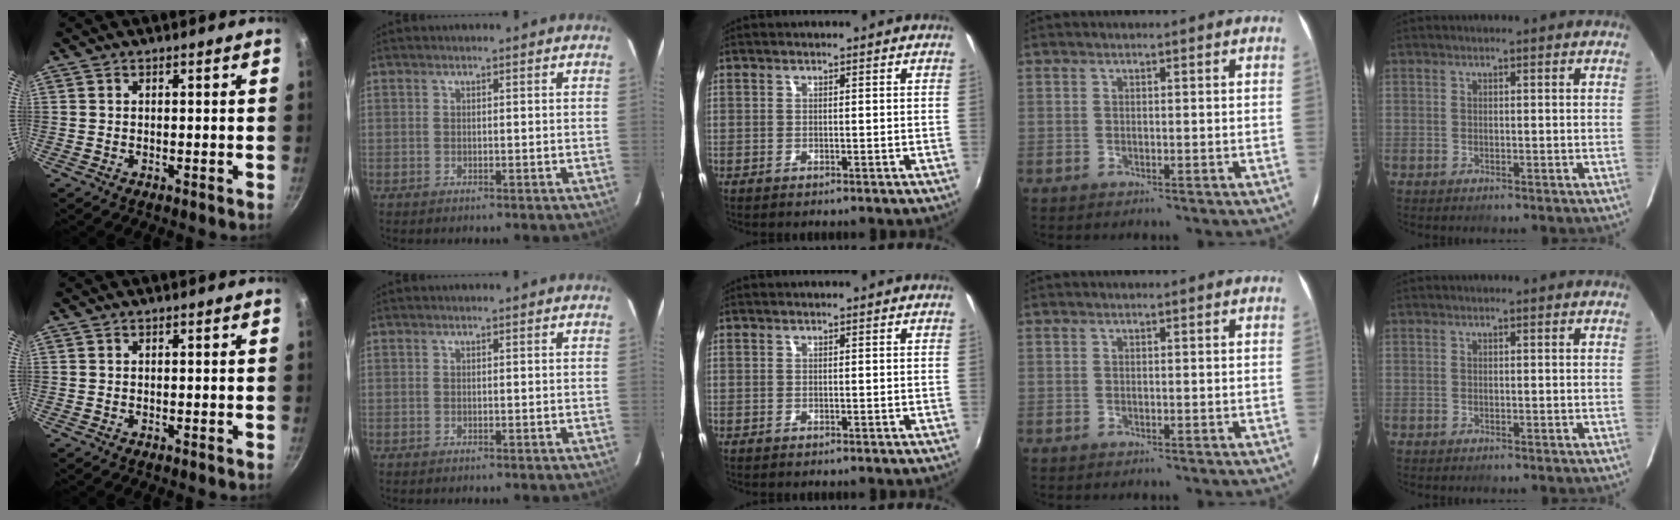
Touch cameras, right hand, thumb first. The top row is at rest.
{}